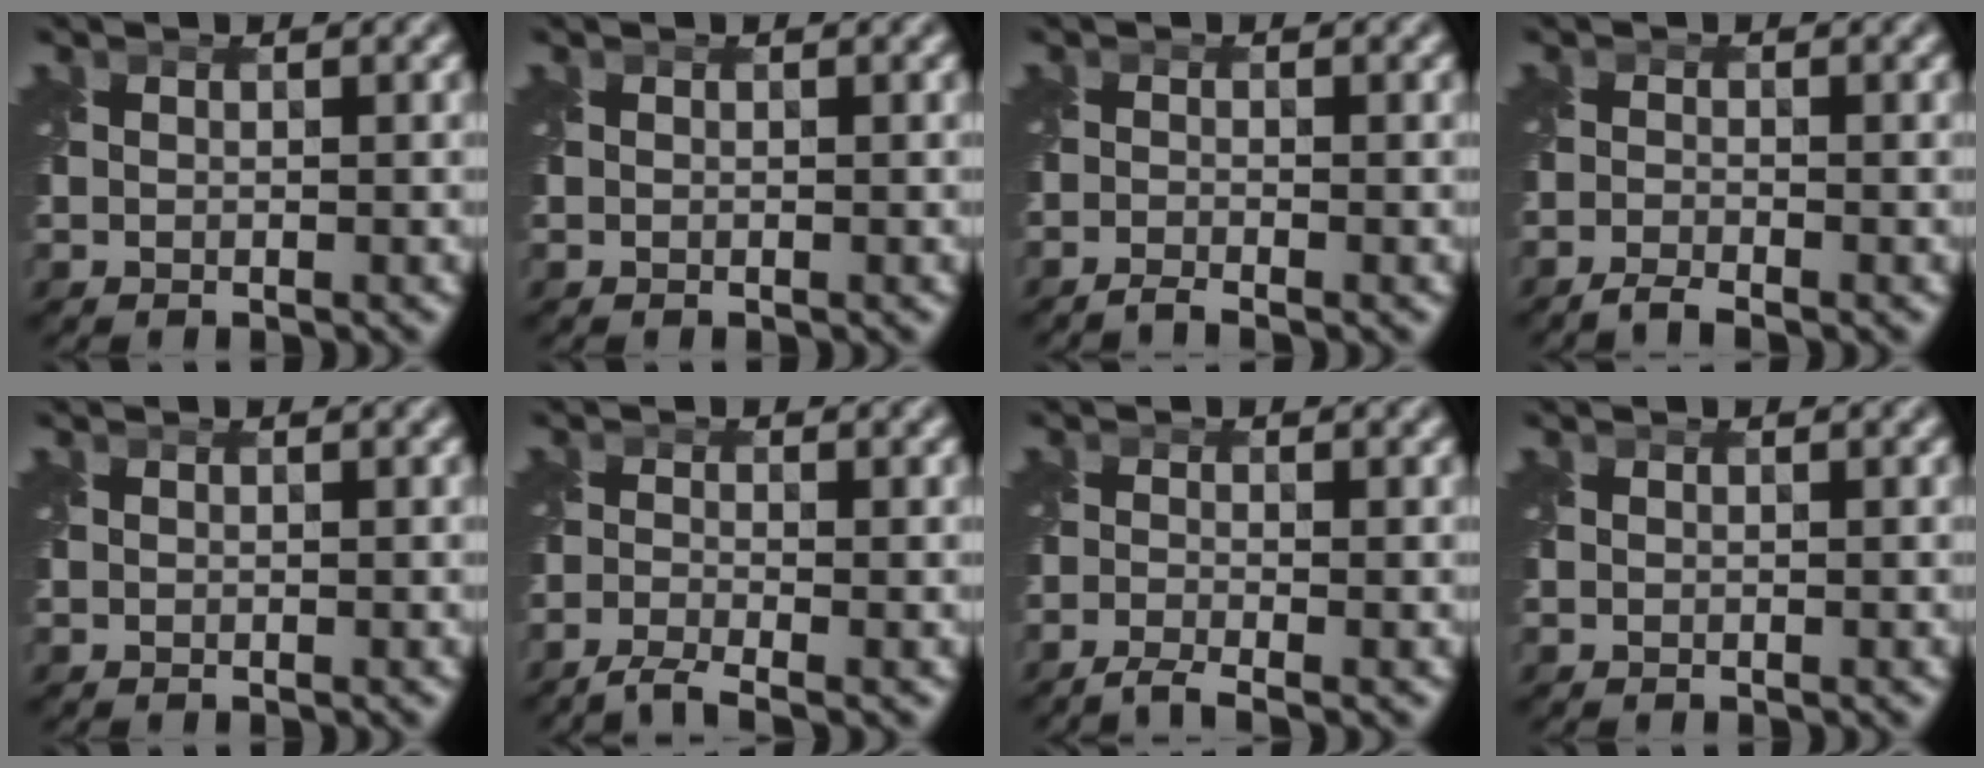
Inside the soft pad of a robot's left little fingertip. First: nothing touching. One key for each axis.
{"total": 0.0}
{"total": 1.3, "fx": -1.1, "fy": 0.0, "fz": 0.6, "tx": -0.009, "ty": -0.007, "tz": -0.031}
{"total": 1.8, "fx": -1.6, "fy": 0.1, "fz": 0.8, "tx": -0.016, "ty": -0.007, "tz": -0.041}
{"total": 0.0}
{"total": 2.6, "fx": -2.1, "fy": 0.3, "fz": 1.4, "tx": -0.029, "ty": -0.010, "tz": -0.057}
{"total": 2.1, "fx": -1.7, "fy": 0.2, "fz": 1.2, "tx": -0.024, "ty": -0.011, "tz": -0.048}
{"total": 0.0}